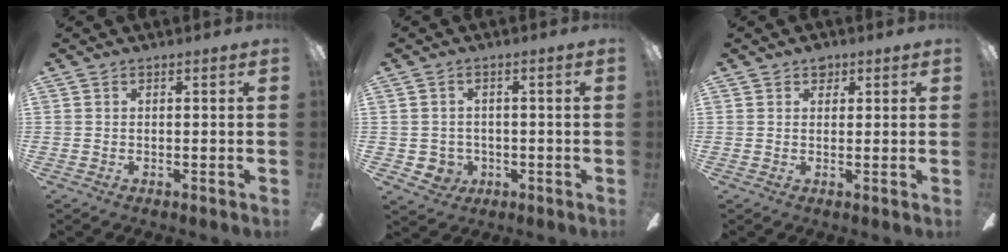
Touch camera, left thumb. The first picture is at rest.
{"total": 4.0, "force": [-0.1, 3.9, 0.9], "torque": [-0.024, 0.003, -0.003]}
{"total": 2.8, "force": [1.8, 1.9, 1.0], "torque": [0.002, -0.005, 0.028]}